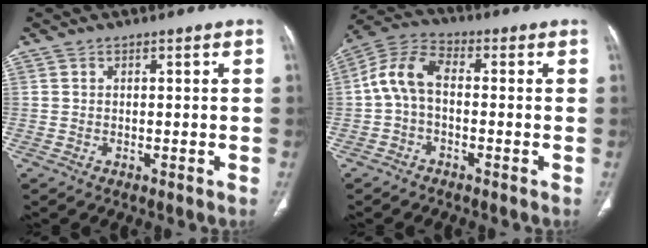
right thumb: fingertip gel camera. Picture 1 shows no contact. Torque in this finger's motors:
{"motor_torque": [-0.15, 0.30, 0.63, -0.20, 0.17]}